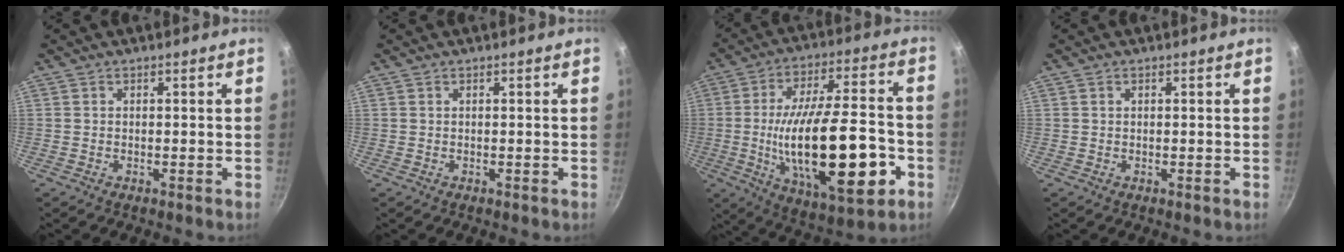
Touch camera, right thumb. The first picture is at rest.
{"total": 0.0}
{"total": 26.3, "force": [-6.0, 9.9, 23.6], "torque": [-0.369, 0.019, -0.081]}
{"total": 0.5, "force": [0.2, 0.4, 0.3], "torque": [-0.004, 0.002, 0.003]}